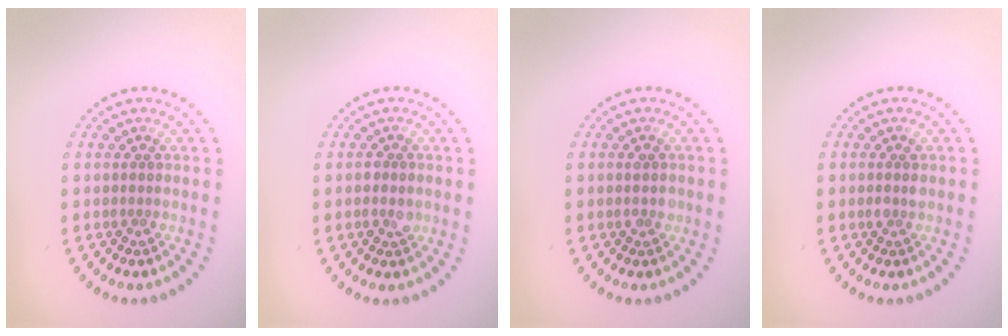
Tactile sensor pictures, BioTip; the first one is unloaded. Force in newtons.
{"total": 1.5, "press": 1.5, "slide": 0.2}
{"total": 1.1, "press": 1.1, "slide": 0.1}
{"total": 1.2, "press": 1.0, "slide": 0.5}